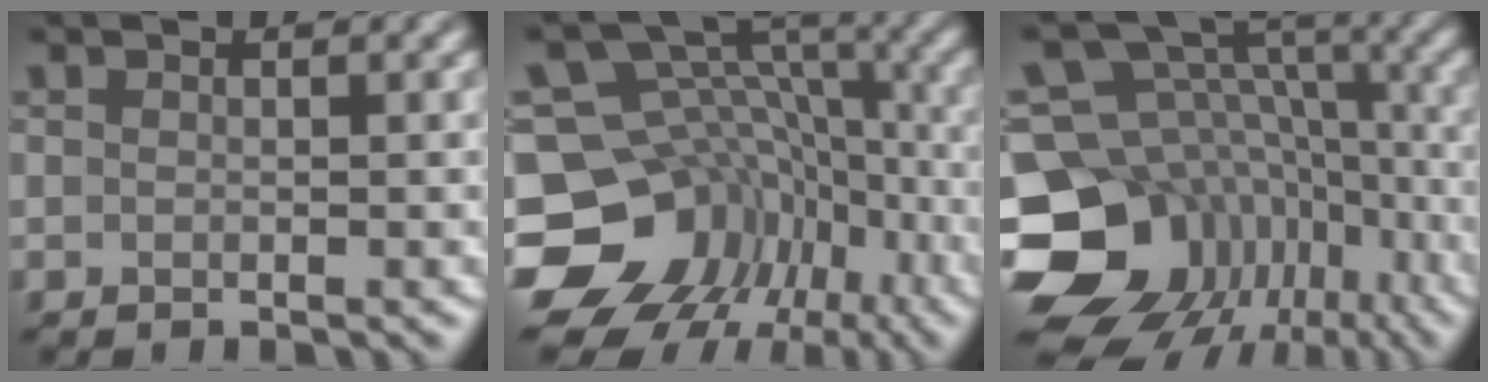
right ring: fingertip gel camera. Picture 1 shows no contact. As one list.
[{"total": 14.3, "force": [-6.4, 11.2, 6.1], "torque": [-0.139, 0.009, -0.080]}, {"total": 15.7, "force": [-5.9, 12.8, 6.9], "torque": [-0.166, 0.007, -0.071]}]